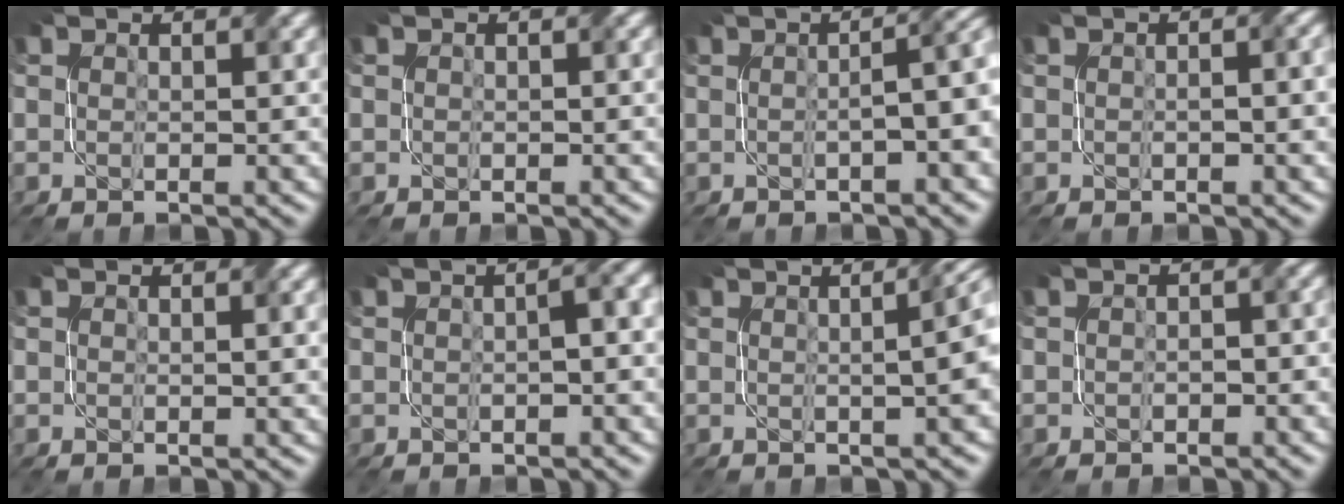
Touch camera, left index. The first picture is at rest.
{"total": 0.0}
{"total": 5.4, "force": [0.0, 1.9, 5.0], "torque": [-0.037, 0.021, -0.004]}
{"total": 2.5, "force": [0.2, 1.0, 2.3], "torque": [-0.032, 0.004, 0.000]}
{"total": 1.2, "force": [0.6, 0.3, 1.0], "torque": [-0.013, 0.001, 0.011]}
{"total": 2.5, "force": [0.0, 0.5, 2.4], "torque": [-0.032, 0.013, 0.001]}
{"total": 7.0, "force": [1.3, 3.1, 6.1], "torque": [-0.019, 0.043, -0.011]}
{"total": 1.5, "force": [-0.3, 1.0, 1.0], "torque": [-0.014, -0.002, -0.005]}